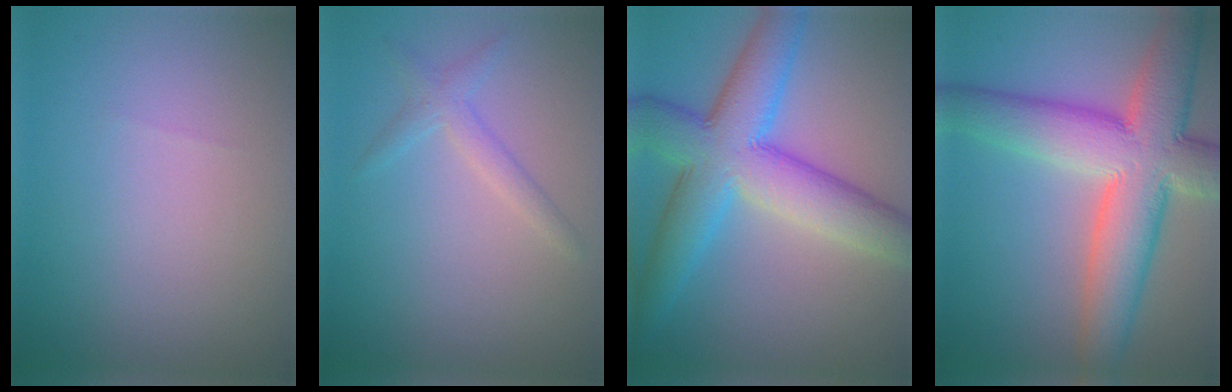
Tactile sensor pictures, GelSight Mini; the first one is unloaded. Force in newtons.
{"total": 1.8, "press": 1.8, "slide": 0.0}
{"total": 9.8, "press": 9.8, "slide": 0.3}
{"total": 10.6, "press": 10.6, "slide": 0.7}